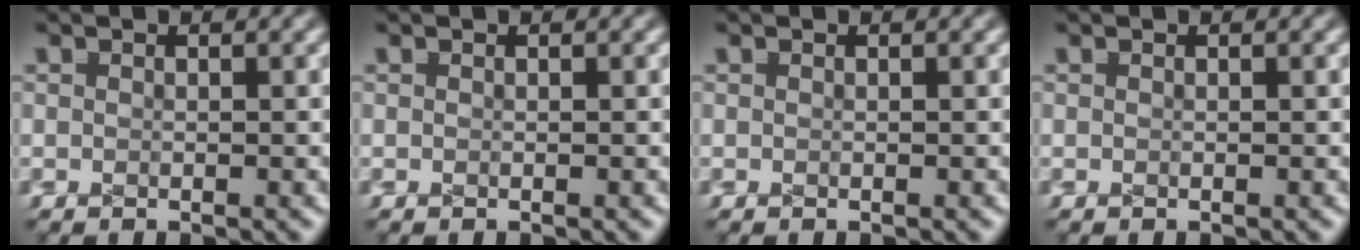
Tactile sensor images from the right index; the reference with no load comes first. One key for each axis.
{"total": 0.0}
{"total": 0.0}
{"total": 0.0}